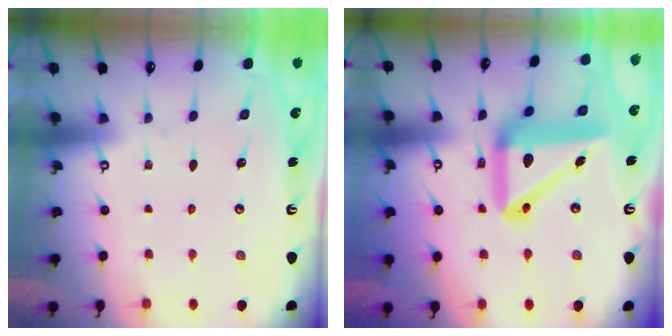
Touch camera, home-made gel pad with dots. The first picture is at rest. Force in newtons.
{"total": 18.4, "press": 18.2, "slide": 2.6}